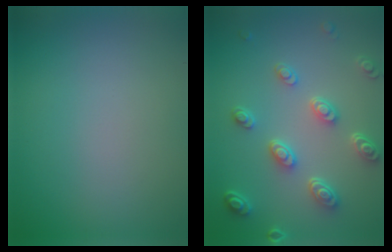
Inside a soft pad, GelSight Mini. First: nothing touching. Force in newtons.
{"total": 4.6, "press": 3.6, "slide": 2.8}